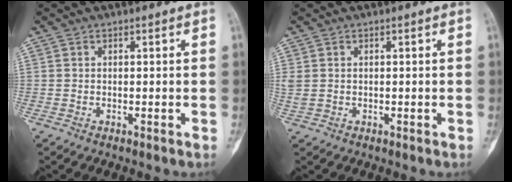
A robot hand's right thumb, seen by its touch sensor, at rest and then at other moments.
{"total": 1.8, "force": [0.3, 1.3, 1.1], "torque": [-0.042, 0.006, 0.013]}